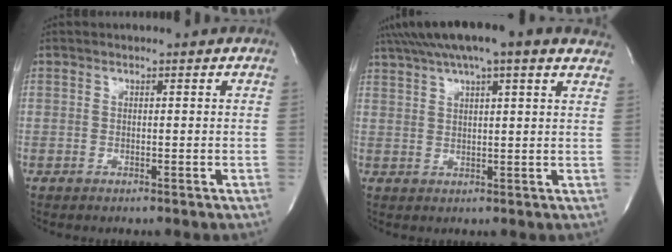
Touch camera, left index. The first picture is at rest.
{"total": 16.0, "force": [12.5, 2.1, 9.9], "torque": [-0.168, 0.053, 0.166]}